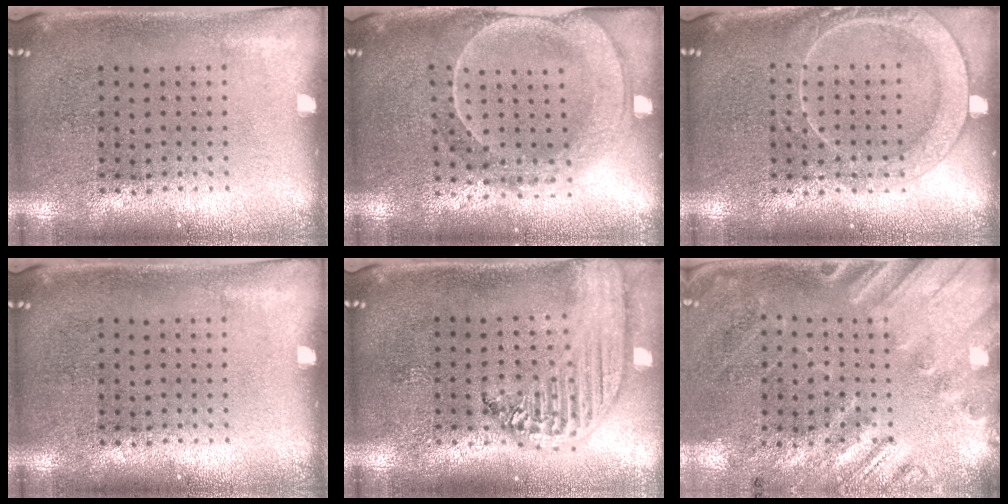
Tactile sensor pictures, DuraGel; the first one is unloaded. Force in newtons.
{"total": 2.0, "press": 1.9, "slide": 0.7}
{"total": 2.7, "press": 2.6, "slide": 0.3}
{"total": 0.0}
{"total": 2.4, "press": 2.1, "slide": 1.2}
{"total": 2.5, "press": 1.8, "slide": 1.8}